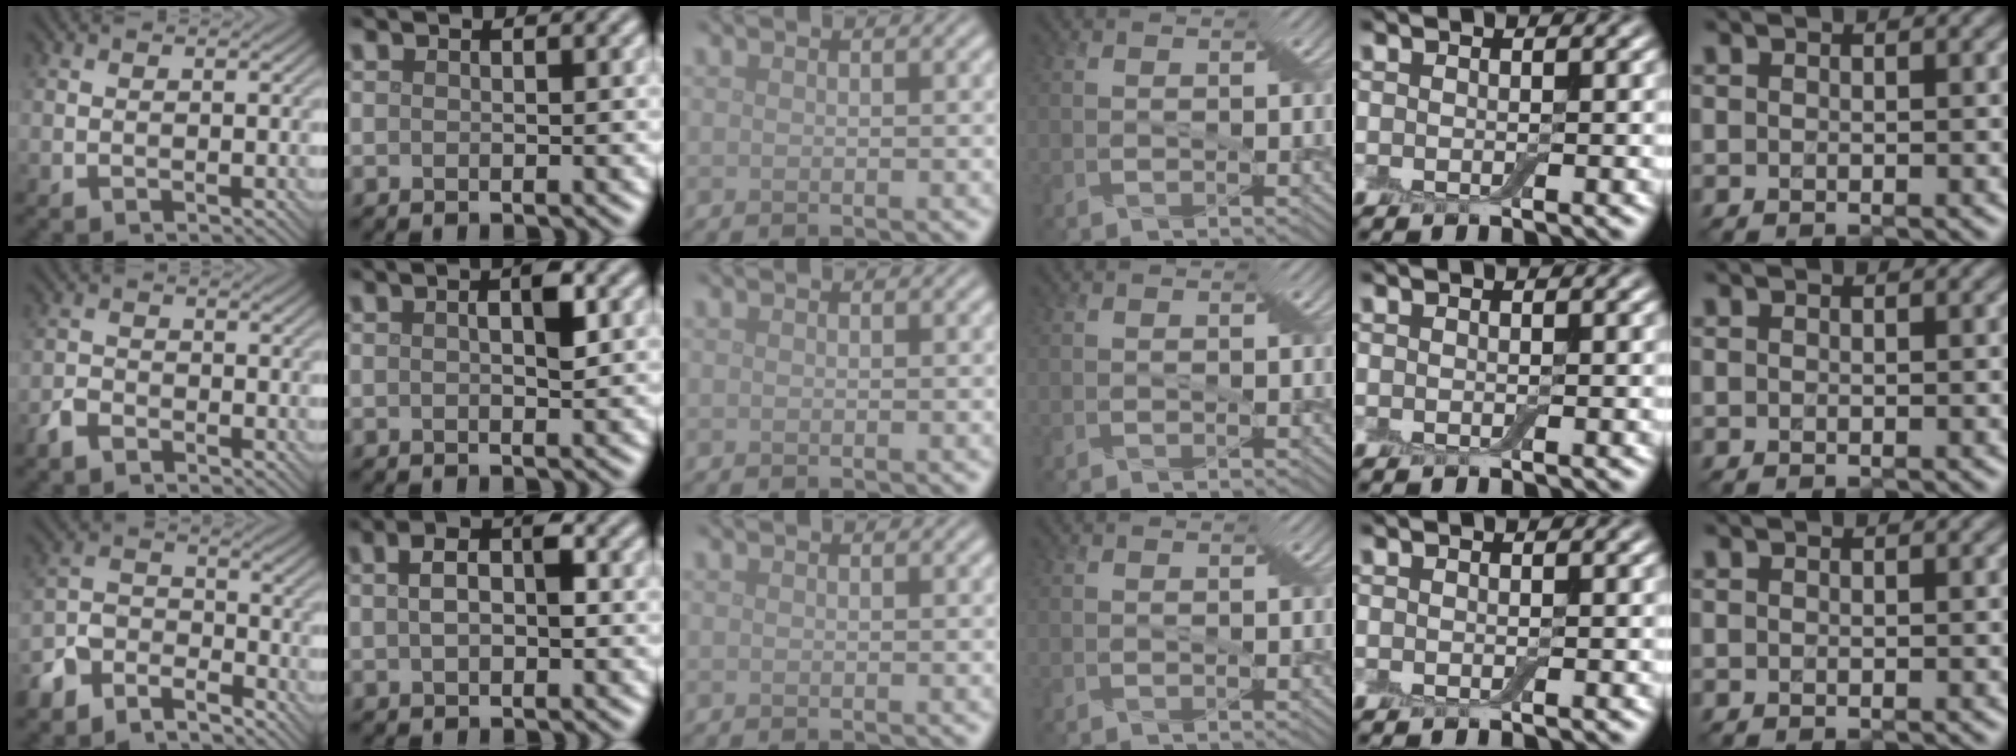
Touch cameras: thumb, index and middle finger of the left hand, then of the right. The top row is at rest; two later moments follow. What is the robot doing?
{"motion": "squeeze", "object": "air blower"}